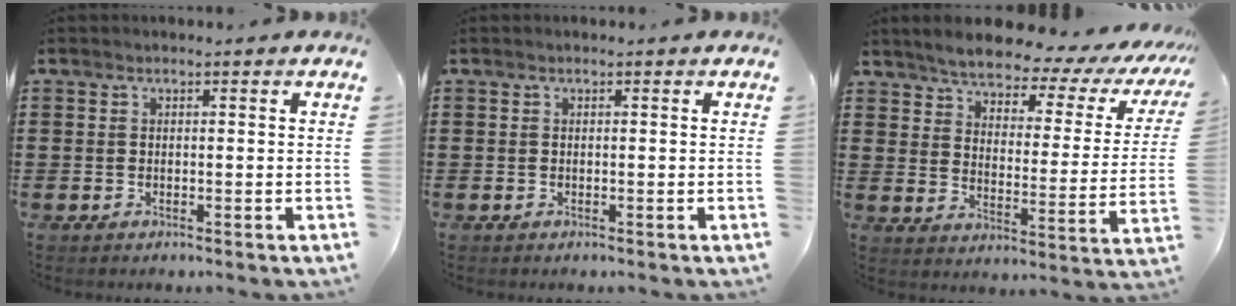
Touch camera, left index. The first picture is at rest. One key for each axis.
{"total": 0.0}
{"total": 4.6, "fx": 4.4, "fy": 0.5, "fz": 1.4, "tx": -0.055, "ty": -0.036, "tz": 0.068}